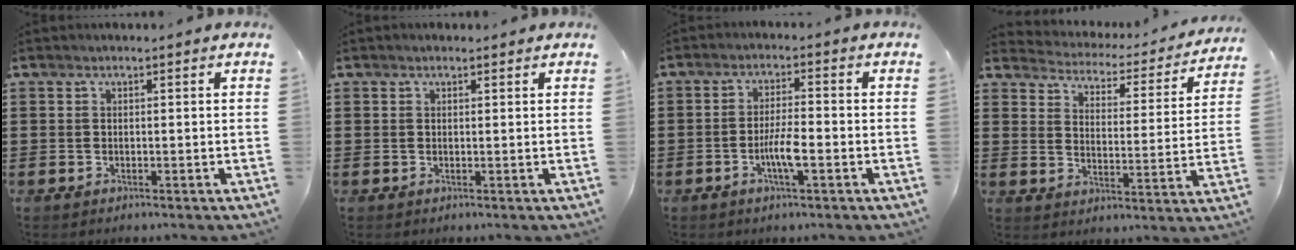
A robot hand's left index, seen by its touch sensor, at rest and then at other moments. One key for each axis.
{"total": 0.6, "fx": 0.5, "fy": 0.2, "fz": 0.3, "tx": -0.006, "ty": 0.001, "tz": 0.010}
{"total": 4.8, "fx": -1.6, "fy": 0.9, "fz": 4.5, "tx": -0.089, "ty": 0.000, "tz": -0.033}
{"total": 2.9, "fx": 2.8, "fy": 0.6, "fz": 0.1, "tx": -0.025, "ty": -0.028, "tz": 0.040}